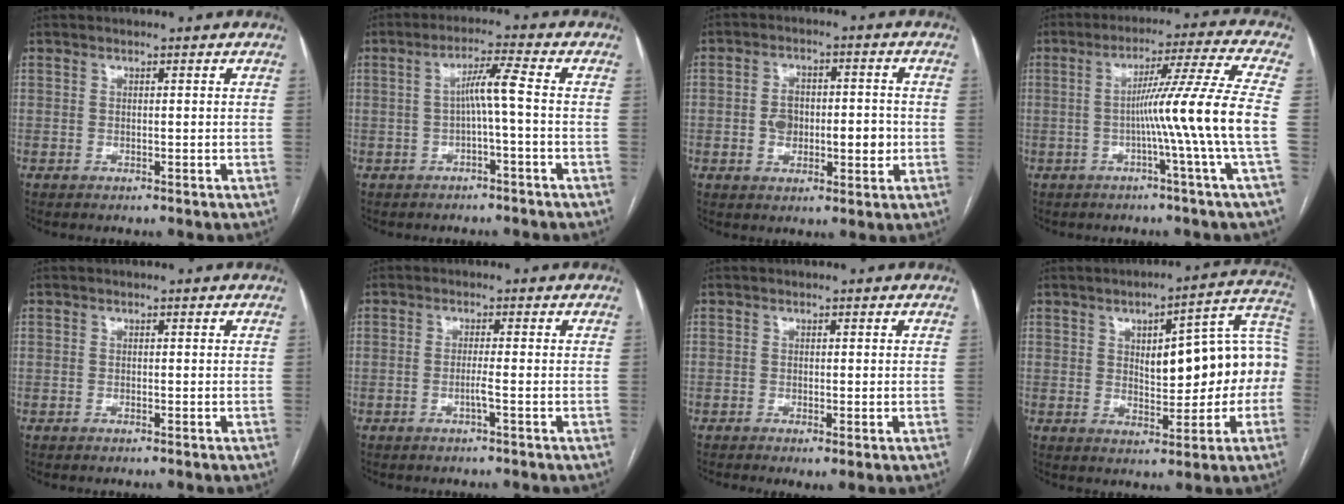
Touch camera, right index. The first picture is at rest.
{"total": 4.6, "force": [-0.6, -0.5, 4.5], "torque": [-0.080, 0.018, -0.008]}
{"total": 7.5, "force": [-0.8, 4.2, 6.2], "torque": [-0.097, 0.017, -0.007]}
{"total": 12.2, "force": [-2.3, -3.3, 11.5], "torque": [-0.178, 0.001, -0.040]}
{"total": 0.0}
{"total": 1.6, "force": [-0.6, -0.4, 1.4], "torque": [-0.024, 0.001, -0.012]}
{"total": 1.8, "force": [-0.7, 0.4, 1.6], "torque": [-0.026, -0.005, -0.008]}
{"total": 15.2, "force": [0.4, 4.7, 14.4], "torque": [-0.191, 0.043, 0.014]}